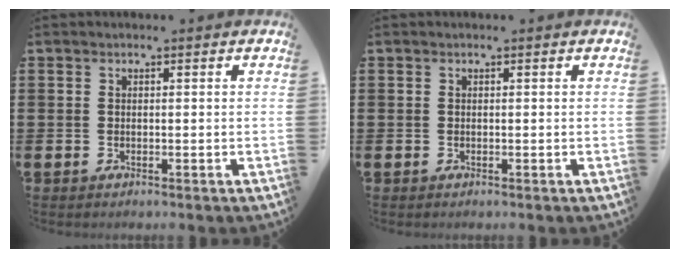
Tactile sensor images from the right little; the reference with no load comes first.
{"total": 0.0}